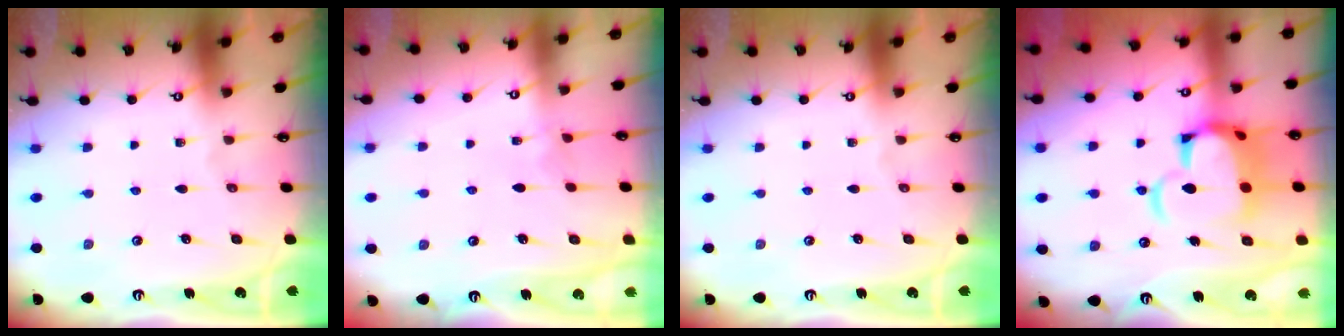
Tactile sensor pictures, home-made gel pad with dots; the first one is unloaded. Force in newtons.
{"total": 3.2, "press": 3.2, "slide": 0.3}
{"total": 0.0}
{"total": 11.1, "press": 10.9, "slide": 1.8}